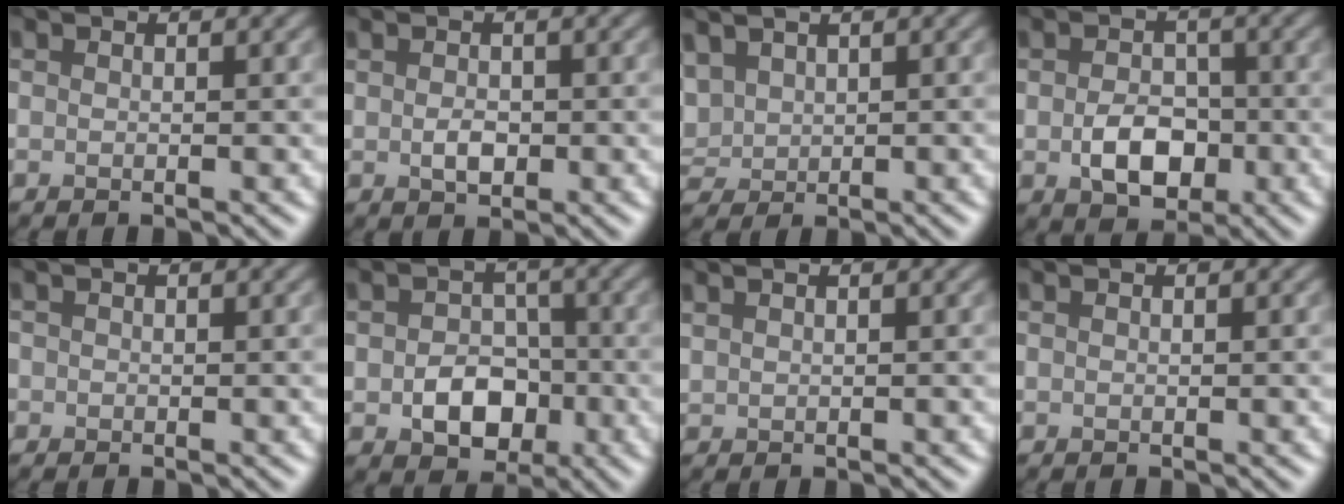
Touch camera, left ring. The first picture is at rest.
{"total": 1.6, "force": [-0.3, 1.1, 1.1], "torque": [-0.023, 0.001, 0.000]}
{"total": 2.2, "force": [1.4, 1.4, 1.0], "torque": [-0.028, 0.007, 0.031]}
{"total": 4.0, "force": [-1.3, 2.9, 2.4], "torque": [-0.039, -0.008, -0.021]}
{"total": 0.0}
{"total": 4.5, "force": [-1.6, 3.5, 2.4], "torque": [-0.038, -0.010, -0.025]}
{"total": 0.9, "force": [0.7, 0.3, 0.4], "torque": [-0.002, -0.001, 0.011]}
{"total": 0.0}